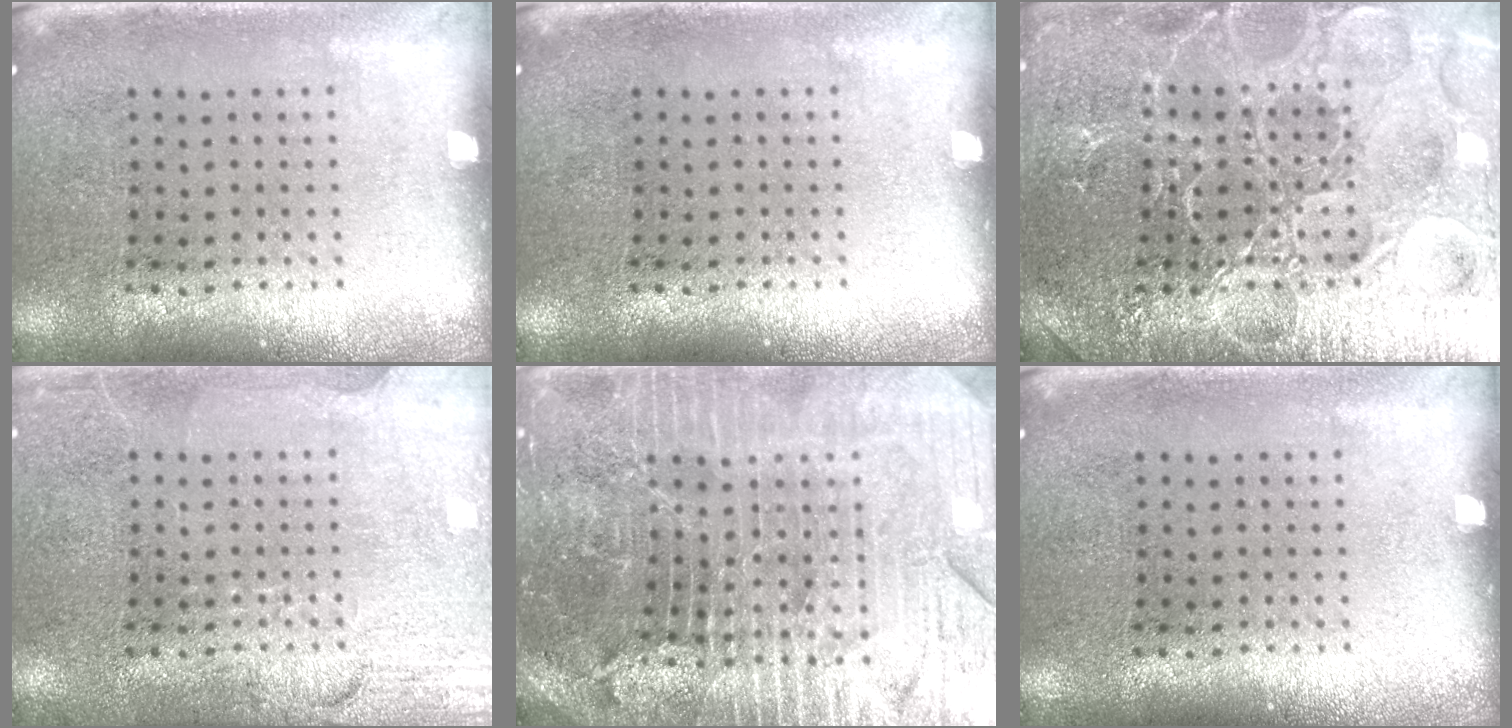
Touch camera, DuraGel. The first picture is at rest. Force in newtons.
{"total": 0.0}
{"total": 7.4, "press": 7.3, "slide": 1.0}
{"total": 4.0, "press": 4.0, "slide": 0.5}
{"total": 5.8, "press": 5.2, "slide": 2.6}
{"total": 0.0}